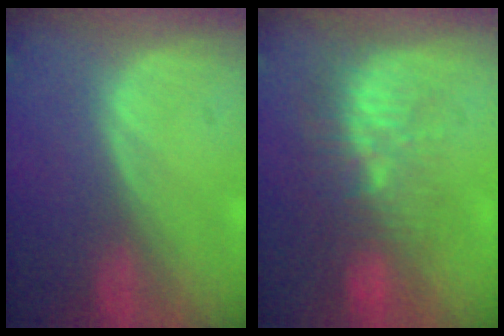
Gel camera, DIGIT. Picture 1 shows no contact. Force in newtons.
{"total": 9.3, "press": 8.6, "slide": 3.7}